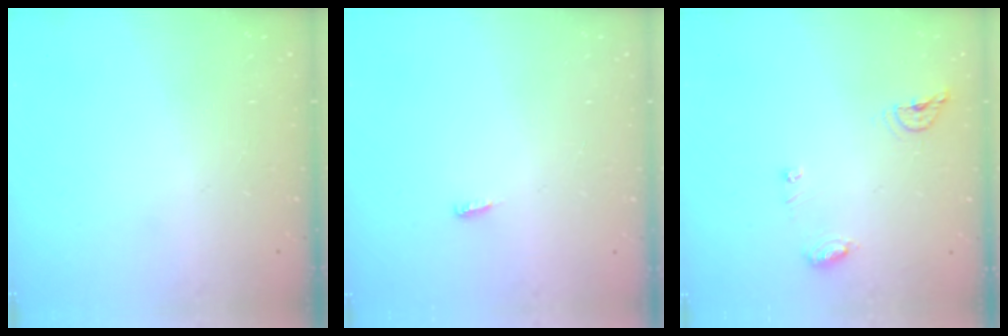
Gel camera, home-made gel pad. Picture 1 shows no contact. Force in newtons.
{"total": 3.6, "press": 3.4, "slide": 1.0}
{"total": 7.4, "press": 7.4, "slide": 0.5}